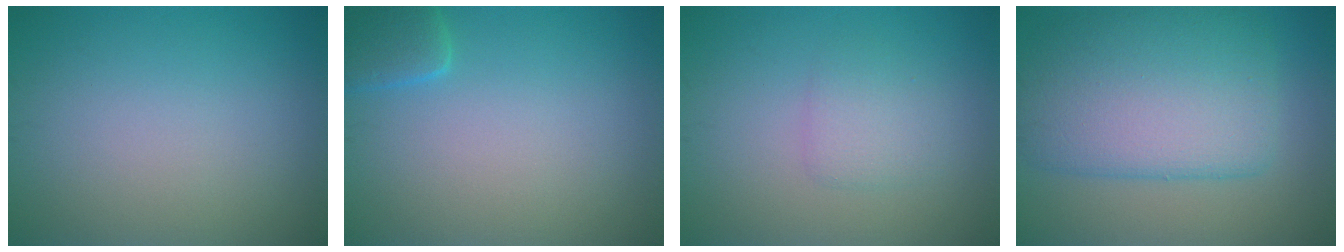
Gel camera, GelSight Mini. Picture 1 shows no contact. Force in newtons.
{"total": 2.3, "press": 2.3, "slide": 0.2}
{"total": 1.9, "press": 1.9, "slide": 0.1}
{"total": 9.0, "press": 9.0, "slide": 0.3}